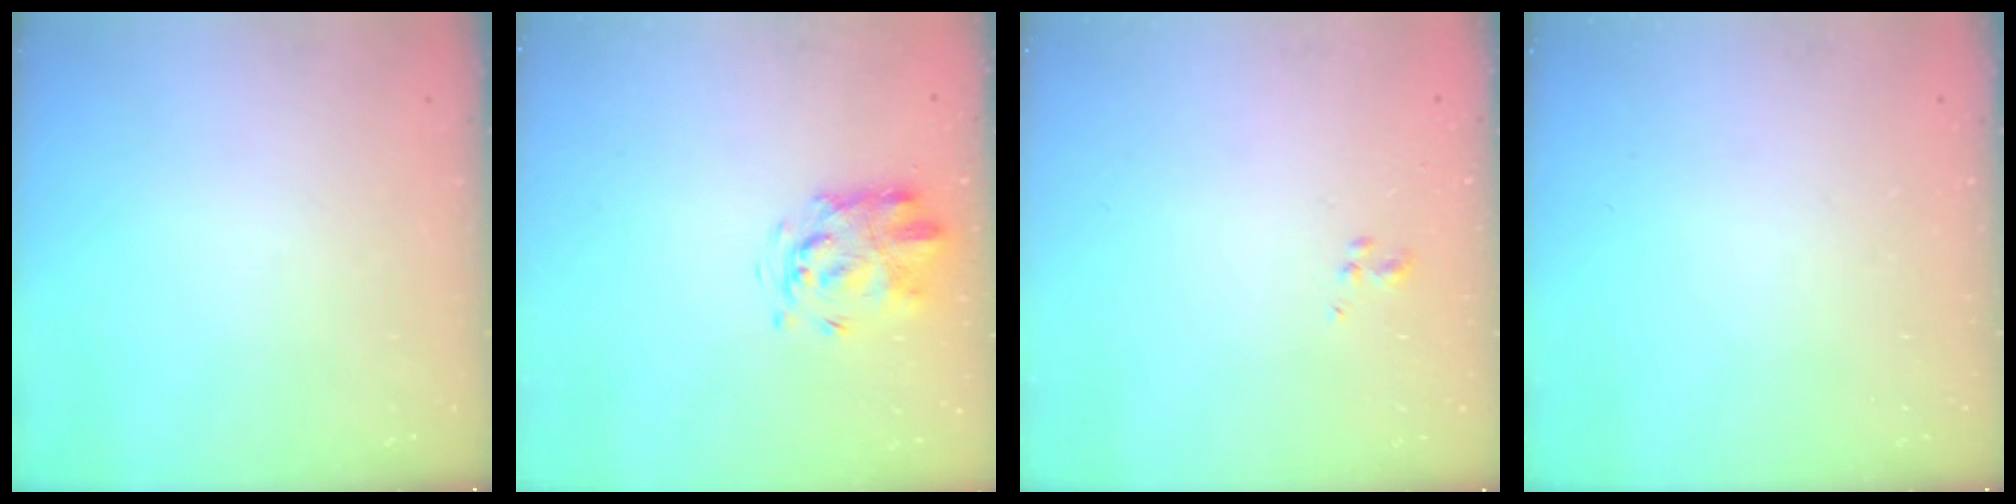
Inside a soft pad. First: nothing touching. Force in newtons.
{"total": 3.4, "press": 3.3, "slide": 0.9}
{"total": 1.3, "press": 1.2, "slide": 0.6}
{"total": 0.0}